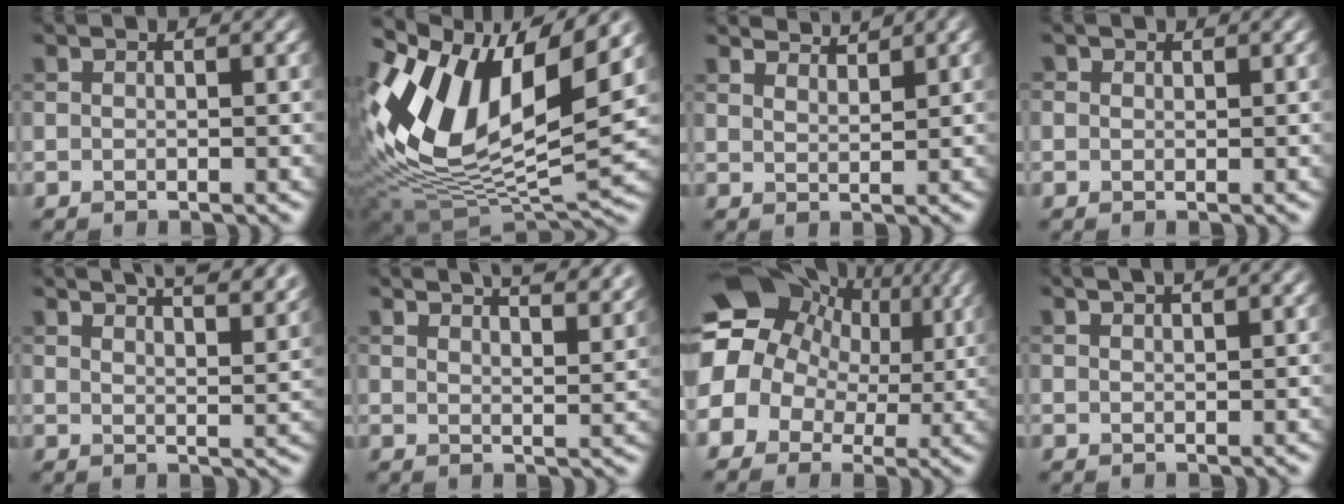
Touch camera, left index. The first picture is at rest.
{"total": 13.1, "force": [3.9, 6.5, 10.7], "torque": [-0.204, 0.007, 0.068]}
{"total": 3.3, "force": [3.2, 0.2, 0.8], "torque": [-0.011, -0.001, 0.047]}
{"total": 0.7, "force": [0.4, 0.6, 0.1], "torque": [0.001, -0.001, 0.003]}
{"total": 9.7, "force": [7.5, 3.1, 5.3], "torque": [-0.027, 0.031, 0.058]}
{"total": 8.4, "force": [6.7, 2.6, 4.3], "torque": [-0.019, 0.027, 0.053]}
{"total": 17.4, "force": [4.6, 14.5, 8.5], "torque": [-0.184, 0.026, 0.058]}
{"total": 2.2, "force": [1.6, 0.5, 1.4], "torque": [-0.013, 0.004, 0.024]}